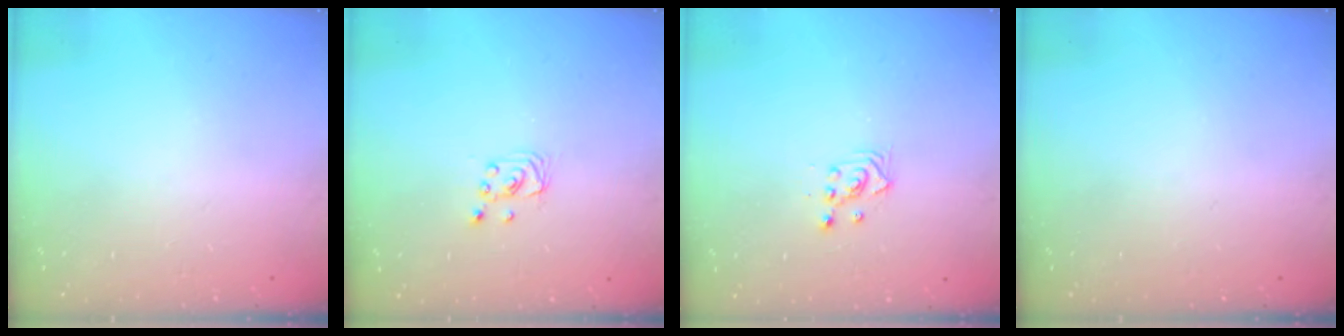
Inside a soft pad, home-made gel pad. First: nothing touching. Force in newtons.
{"total": 2.0, "press": 2.0, "slide": 0.2}
{"total": 2.3, "press": 2.3, "slide": 0.3}
{"total": 0.0}